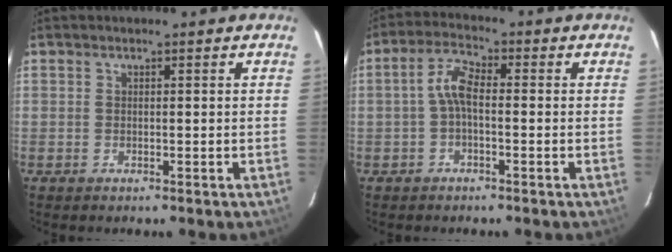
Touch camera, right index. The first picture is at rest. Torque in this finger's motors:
{"motor_torque": [0.56, -0.08, 0.38, 0.10]}